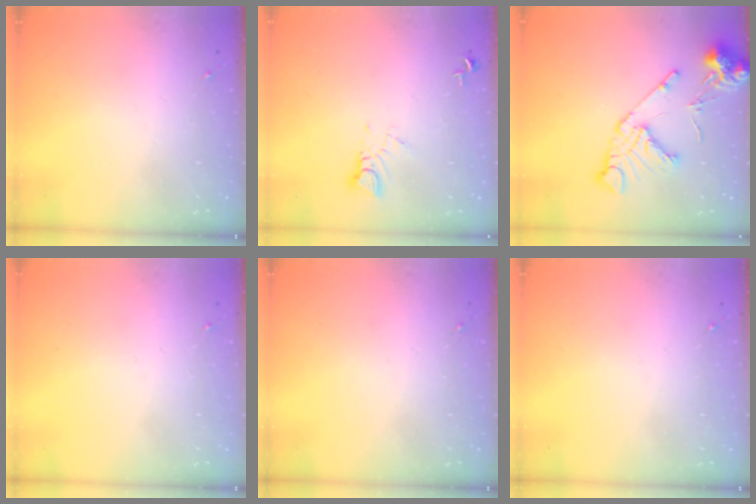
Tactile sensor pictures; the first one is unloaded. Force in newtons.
{"total": 3.5, "press": 3.5, "slide": 0.2}
{"total": 15.5, "press": 15.4, "slide": 2.0}
{"total": 0.0}
{"total": 0.0}
{"total": 0.0}